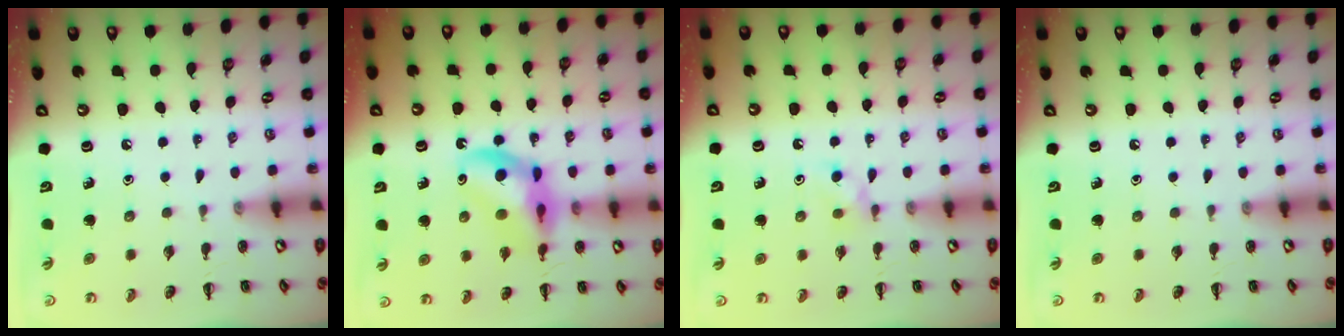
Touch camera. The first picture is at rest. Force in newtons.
{"total": 11.3, "press": 10.8, "slide": 3.2}
{"total": 3.5, "press": 3.4, "slide": 1.1}
{"total": 0.0}